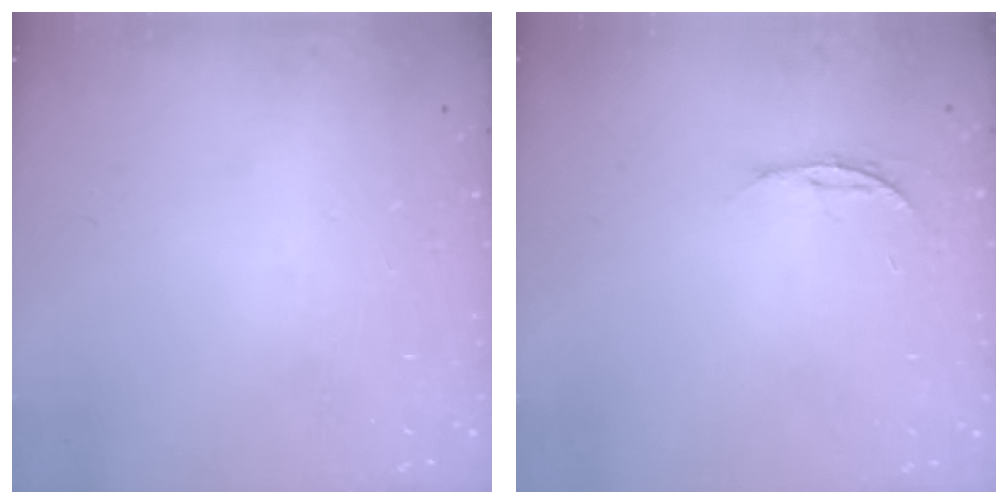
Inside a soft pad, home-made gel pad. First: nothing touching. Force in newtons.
{"total": 3.6, "press": 3.6, "slide": 0.3}